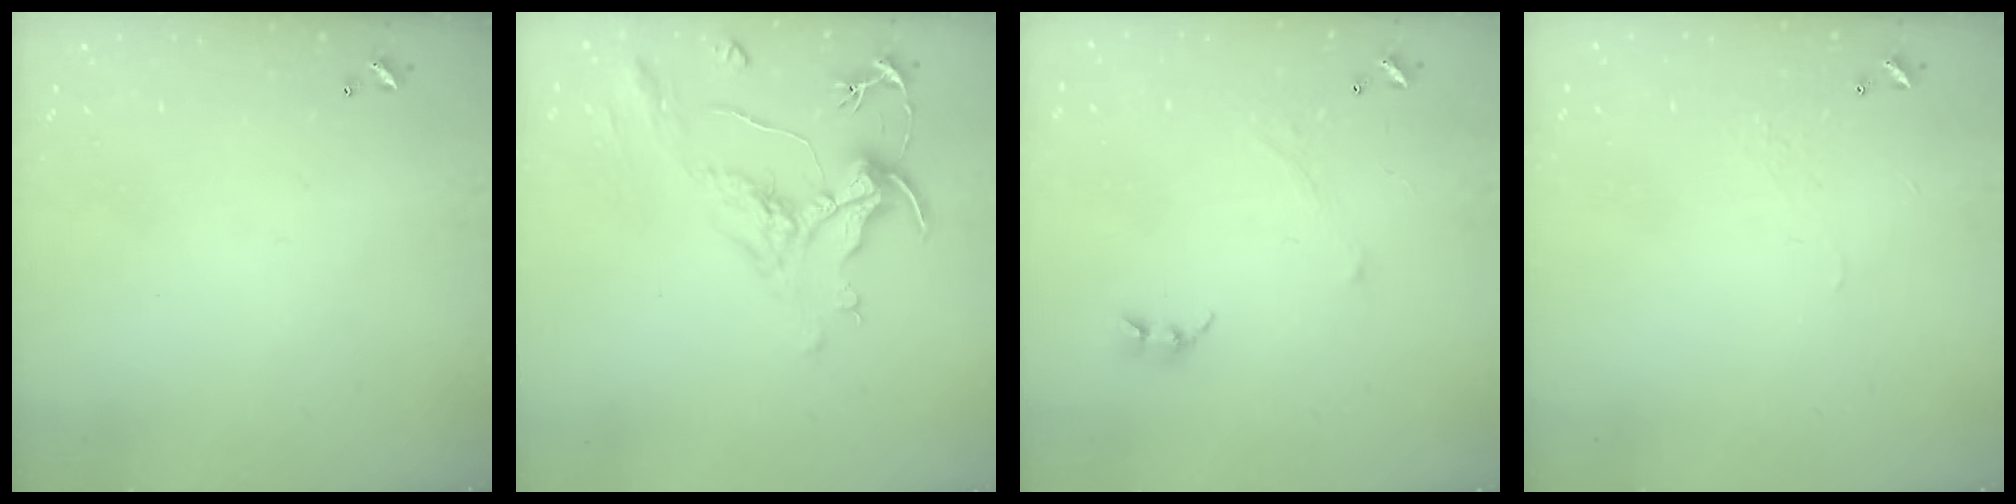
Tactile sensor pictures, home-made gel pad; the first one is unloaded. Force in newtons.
{"total": 2.2, "press": 1.7, "slide": 1.3}
{"total": 0.7, "press": 0.4, "slide": 0.5}
{"total": 2.0, "press": 2.0, "slide": 0.5}